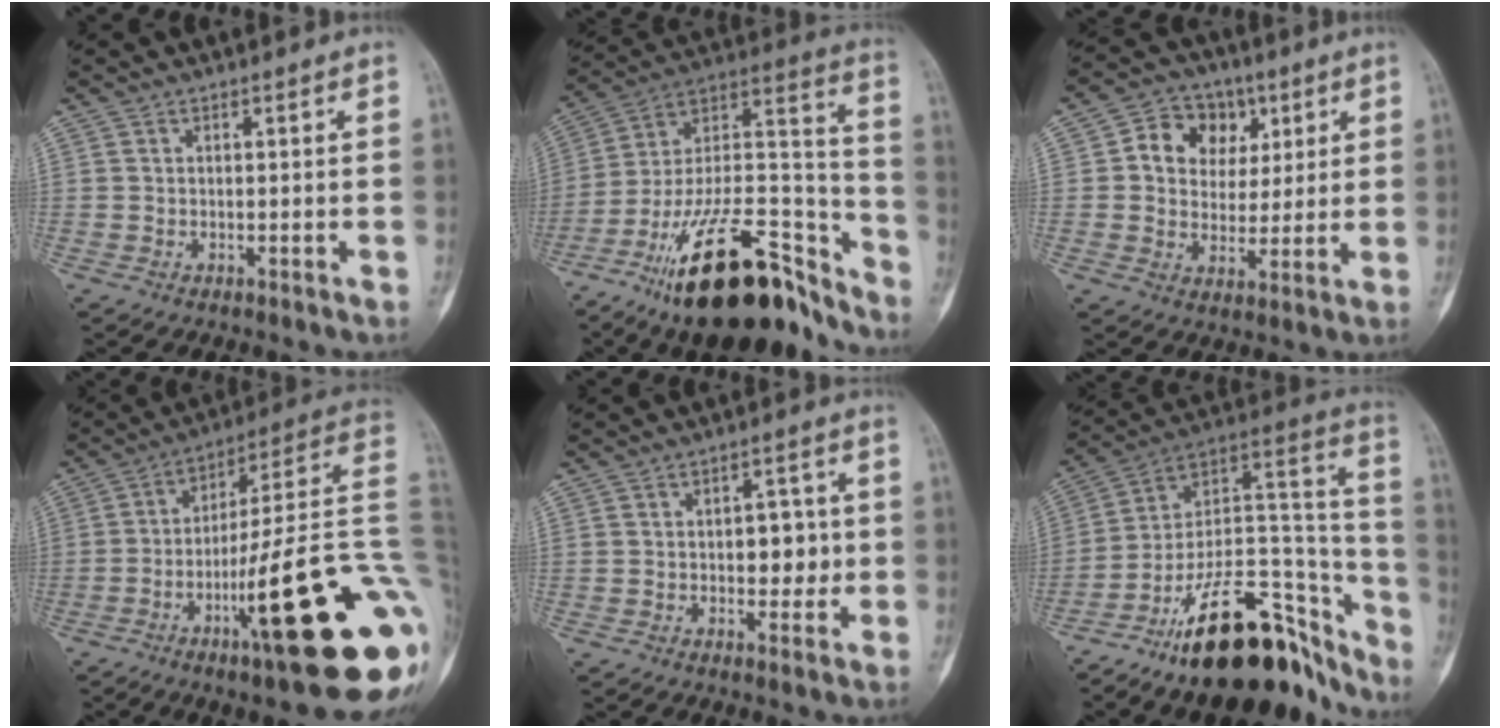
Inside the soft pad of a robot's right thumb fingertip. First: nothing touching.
{"total": 29.9, "force": [-20.0, 11.0, 19.4], "torque": [-0.268, 0.098, -0.333]}
{"total": 11.1, "force": [3.4, 9.2, 5.2], "torque": [-0.036, 0.000, 0.055]}
{"total": 27.4, "force": [-8.5, 4.8, 25.6], "torque": [-0.294, 0.044, -0.126]}
{"total": 6.3, "force": [-0.2, 3.8, 5.0], "torque": [-0.038, 0.005, -0.001]}
{"total": 27.4, "force": [-19.4, 10.8, 16.1], "torque": [-0.158, 0.127, -0.313]}